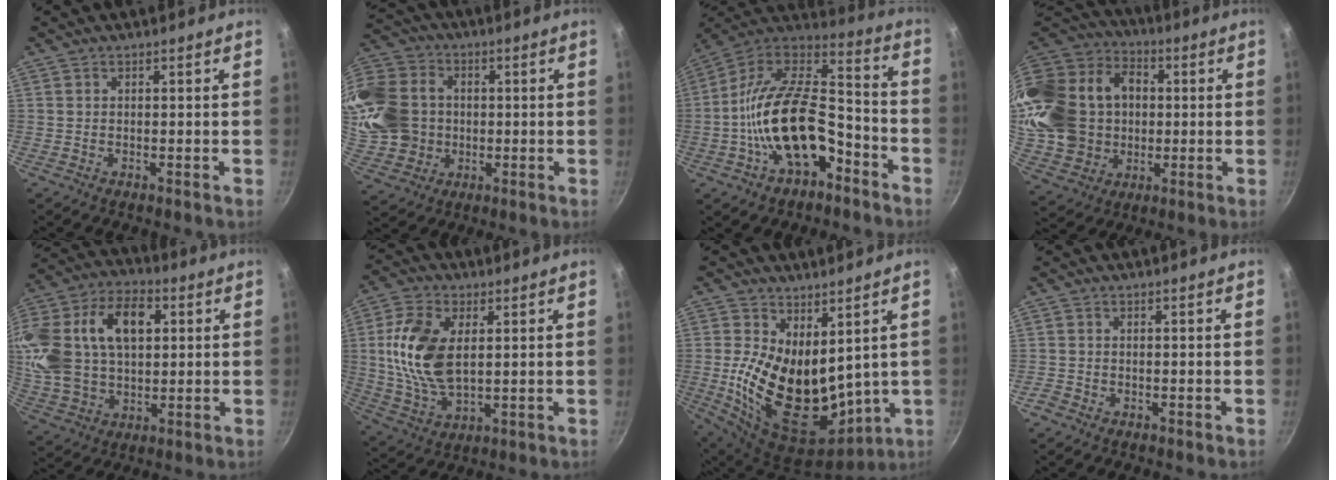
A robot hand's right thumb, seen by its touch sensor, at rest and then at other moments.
{"total": 22.7, "force": [1.4, 19.2, 11.9], "torque": [-0.271, 0.030, 0.035]}
{"total": 23.2, "force": [-8.0, 12.7, 17.7], "torque": [-0.292, 0.070, -0.146]}
{"total": 27.1, "force": [2.2, 21.9, 15.8], "torque": [-0.306, 0.037, 0.057]}
{"total": 25.1, "force": [5.8, 16.5, 18.0], "torque": [-0.357, 0.023, 0.102]}
{"total": 15.0, "force": [2.4, 8.5, 12.1], "torque": [-0.228, -0.005, 0.049]}
{"total": 18.9, "force": [2.5, 11.5, 14.8], "torque": [-0.250, -0.043, 0.070]}
{"total": 1.4, "force": [-0.9, 1.0, 0.4], "torque": [-0.013, 0.004, -0.019]}